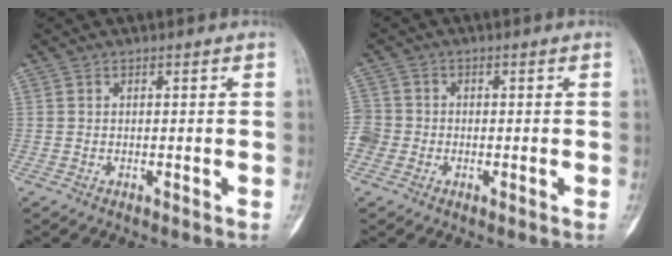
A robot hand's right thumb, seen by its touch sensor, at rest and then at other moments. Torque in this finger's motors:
{"motor_torque": [0.00, 0.00, 0.04, 0.03, -0.01]}